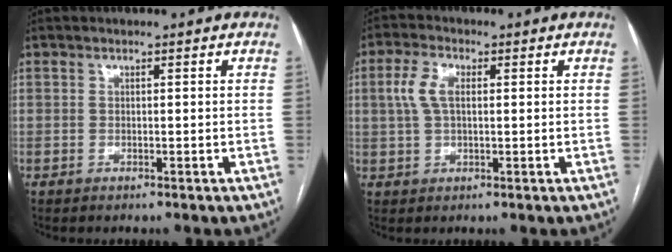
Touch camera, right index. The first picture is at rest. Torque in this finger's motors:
{"motor_torque": [0.62, 0.23, 0.37, 0.09]}